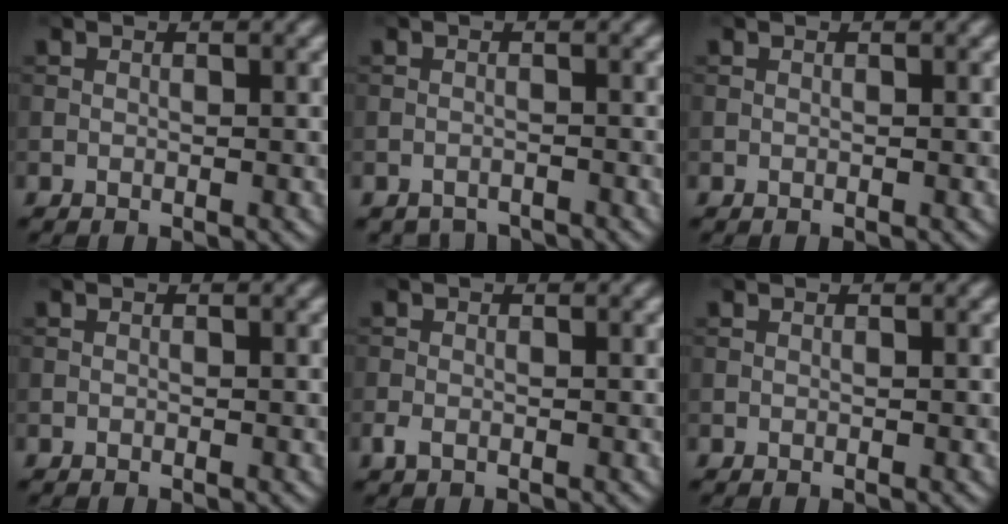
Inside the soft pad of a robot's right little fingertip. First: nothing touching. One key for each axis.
{"total": 2.4, "fx": -2.3, "fy": 0.4, "fz": 0.0, "tx": 0.002, "ty": -0.007, "tz": -0.038}
{"total": 0.0}
{"total": 0.0}
{"total": 1.2, "fx": -0.7, "fy": 0.7, "fz": 0.7, "tx": -0.019, "ty": -0.001, "tz": -0.016}
{"total": 0.0}